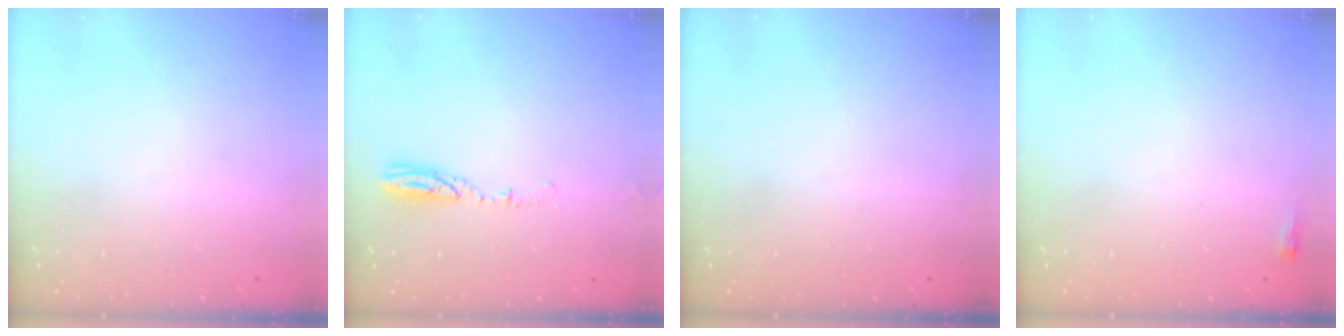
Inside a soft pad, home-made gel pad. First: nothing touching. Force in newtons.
{"total": 4.8, "press": 4.7, "slide": 1.0}
{"total": 0.0}
{"total": 2.0, "press": 2.0, "slide": 0.5}